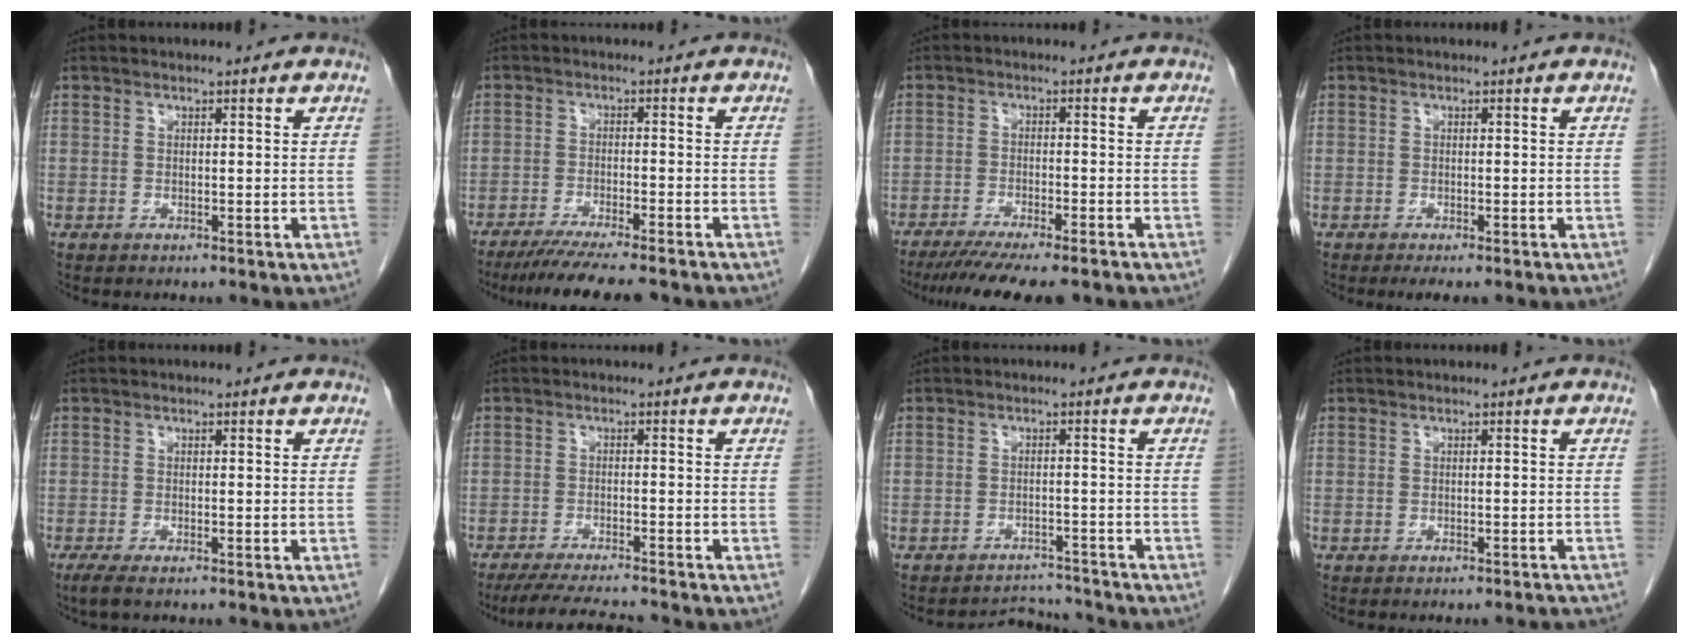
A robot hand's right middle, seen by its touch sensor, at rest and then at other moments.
{"total": 10.7, "force": [-9.0, 0.4, 5.7], "torque": [-0.078, -0.026, -0.139]}
{"total": 12.2, "force": [-10.1, 1.3, 6.8], "torque": [-0.097, -0.023, -0.151]}
{"total": 2.3, "force": [-1.7, 0.7, 1.4], "torque": [-0.021, -0.007, -0.023]}
{"total": 1.8, "force": [-1.2, 0.1, 1.3], "torque": [-0.034, -0.010, -0.025]}
{"total": 8.0, "force": [-7.2, -0.2, 3.3], "torque": [-0.054, -0.018, -0.118]}
{"total": 3.8, "force": [-3.5, 0.0, -1.4], "torque": [0.022, 0.006, -0.050]}
{"total": 3.0, "force": [-2.8, 0.3, 0.9], "torque": [-0.014, -0.005, -0.032]}